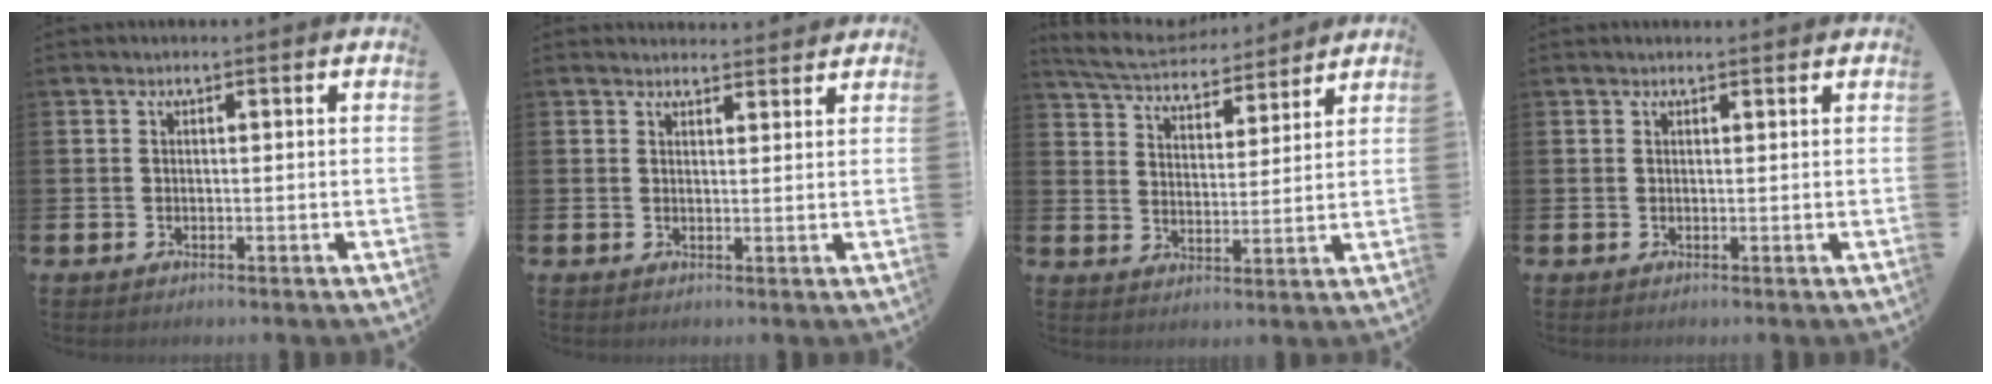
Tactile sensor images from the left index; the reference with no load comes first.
{"total": 2.3, "force": [2.3, 0.5, -0.2], "torque": [0.010, -0.013, 0.040]}
{"total": 6.4, "force": [6.1, 1.3, 1.1], "torque": [-0.055, -0.035, 0.110]}
{"total": 0.6, "force": [0.6, 0.1, 0.2], "torque": [0.006, -0.003, 0.009]}